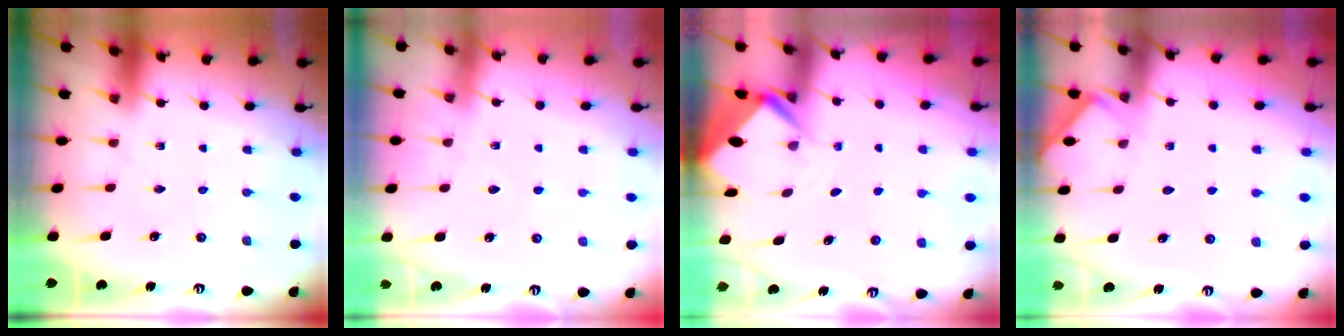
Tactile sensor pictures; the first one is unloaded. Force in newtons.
{"total": 3.3, "press": 3.3, "slide": 0.6}
{"total": 3.1, "press": 3.1, "slide": 0.1}
{"total": 3.5, "press": 3.4, "slide": 0.4}